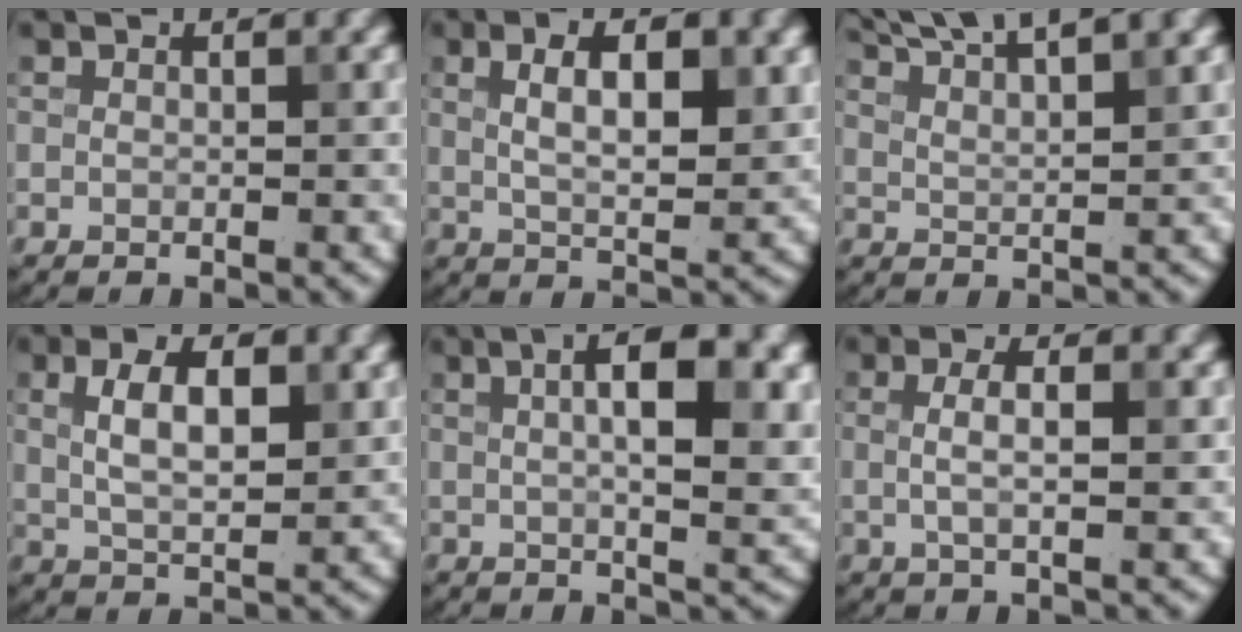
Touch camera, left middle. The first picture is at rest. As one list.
[{"total": 5.8, "force": [1.7, 2.2, 5.1], "torque": [-0.085, 0.002, 0.031]}, {"total": 8.2, "force": [6.5, 2.0, 4.6], "torque": [-0.055, 0.030, 0.071]}, {"total": 5.0, "force": [1.3, 2.2, 4.3], "torque": [-0.085, 0.004, 0.025]}, {"total": 7.6, "force": [1.8, 2.3, 7.0], "torque": [-0.093, 0.009, 0.027]}, {"total": 2.7, "force": [0.3, 0.7, 2.6], "torque": [-0.049, 0.004, 0.003]}]